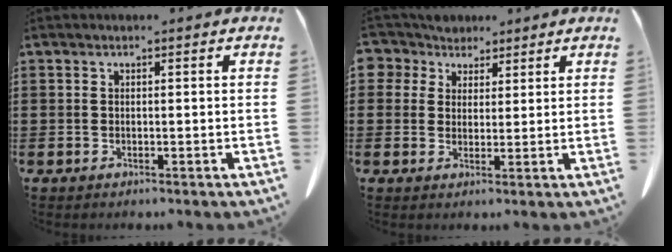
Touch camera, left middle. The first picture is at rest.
{"total": 4.3, "force": [3.1, 3.1, 0.2], "torque": [-0.028, 0.001, 0.055]}